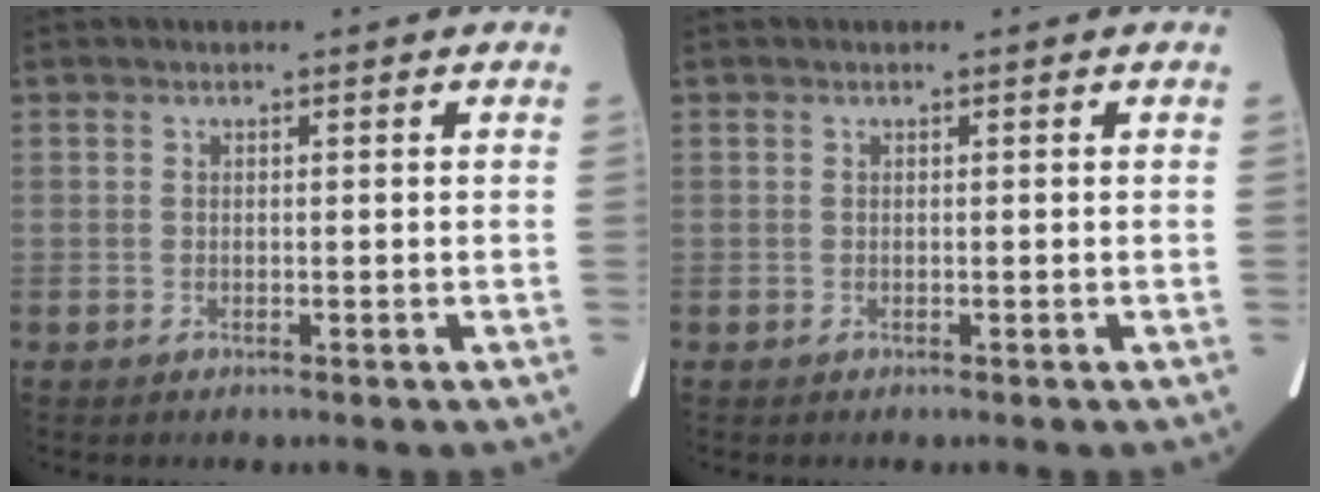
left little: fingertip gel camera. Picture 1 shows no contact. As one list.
[{"total": 0.0}]